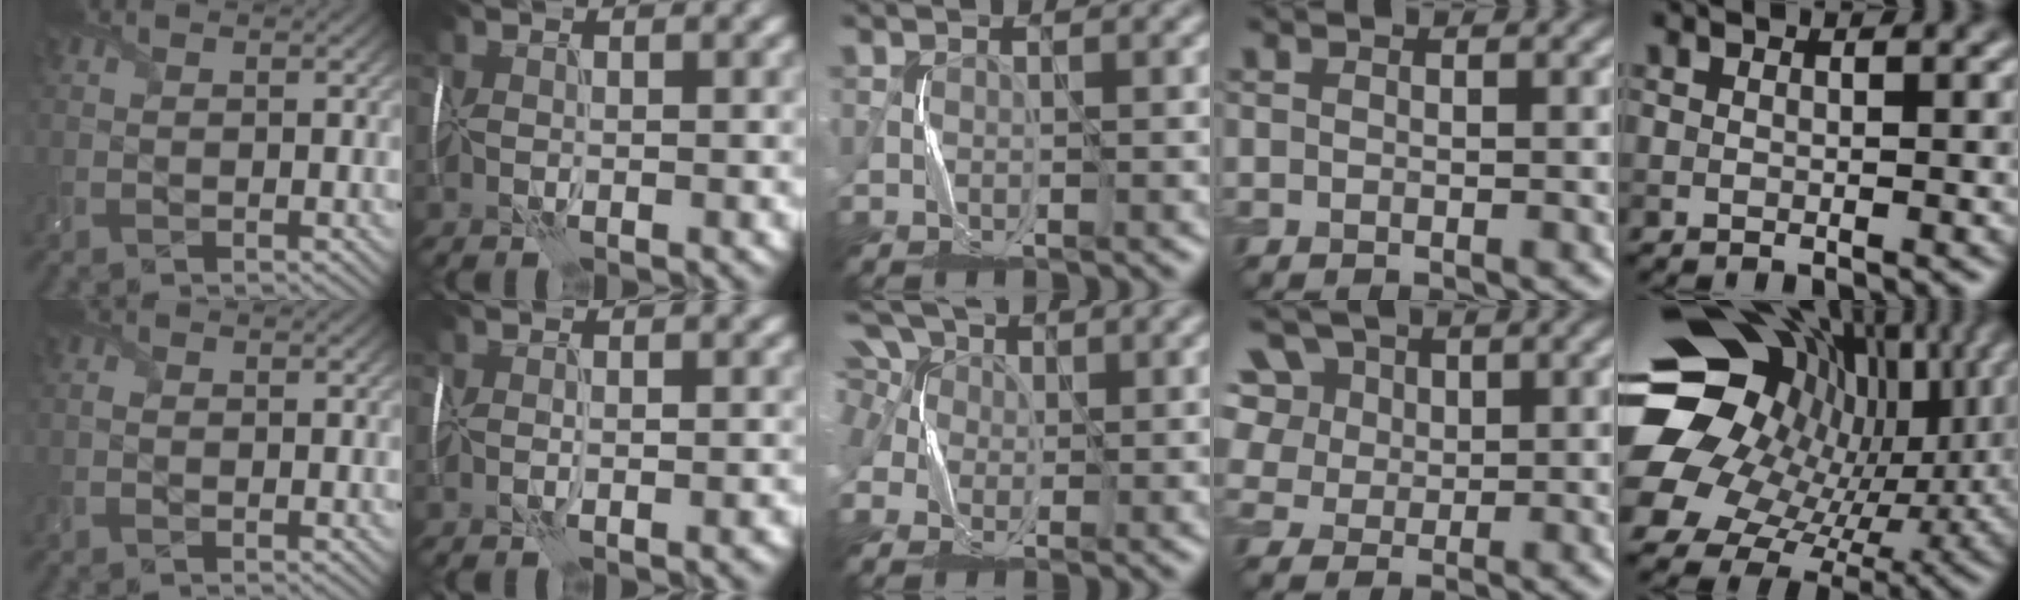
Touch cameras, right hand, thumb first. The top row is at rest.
{"thumb": {"total": 0.8, "force": [-0.3, 0.5, 0.5], "torque": [-0.016, -0.002, -0.007]}, "index": {"total": 1.3, "force": [-0.9, 0.5, 0.8], "torque": [-0.009, 0.005, -0.011]}, "middle": {"total": 7.6, "force": [2.7, 6.0, 3.8], "torque": [-0.086, 0.031, 0.026]}, "ring": {"total": 9.9, "force": [4.8, 7.4, 4.4], "torque": [-0.108, 0.027, 0.071]}, "little": {"total": 18.0, "force": [4.0, 14.1, 10.5], "torque": [-0.199, -0.001, 0.091]}}